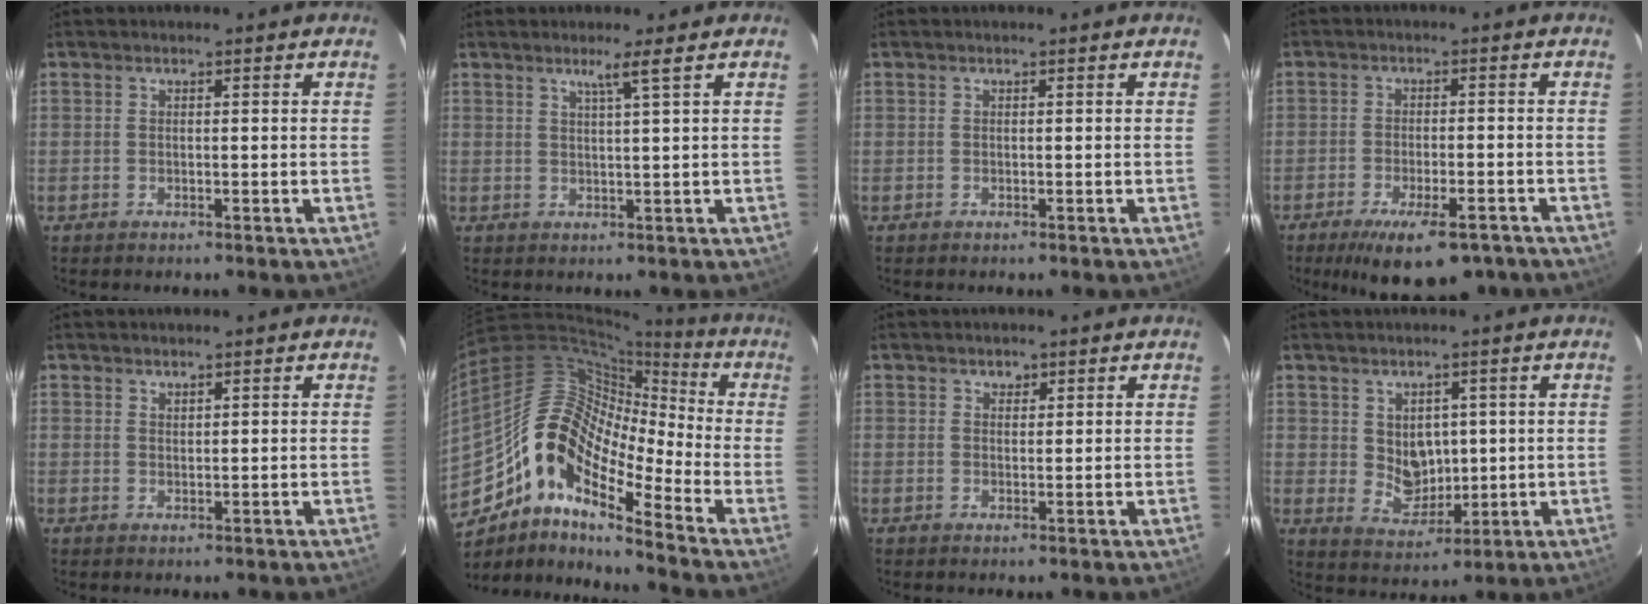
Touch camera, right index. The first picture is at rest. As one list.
[{"total": 2.6, "force": [1.5, -0.9, 1.9], "torque": [-0.032, -0.005, 0.026]}, {"total": 0.0}, {"total": 12.8, "force": [-9.0, 4.5, 7.9], "torque": [-0.150, -0.022, -0.130]}, {"total": 0.9, "force": [0.9, 0.3, 0.2], "torque": [-0.003, 0.001, 0.017]}, {"total": 15.3, "force": [-8.9, 5.7, 11.1], "torque": [-0.182, 0.009, -0.188]}, {"total": 1.4, "force": [0.9, 1.0, 0.3], "torque": [-0.001, 0.005, 0.014]}, {"total": 6.3, "force": [1.4, 5.3, 3.0], "torque": [-0.051, 0.001, 0.042]}]